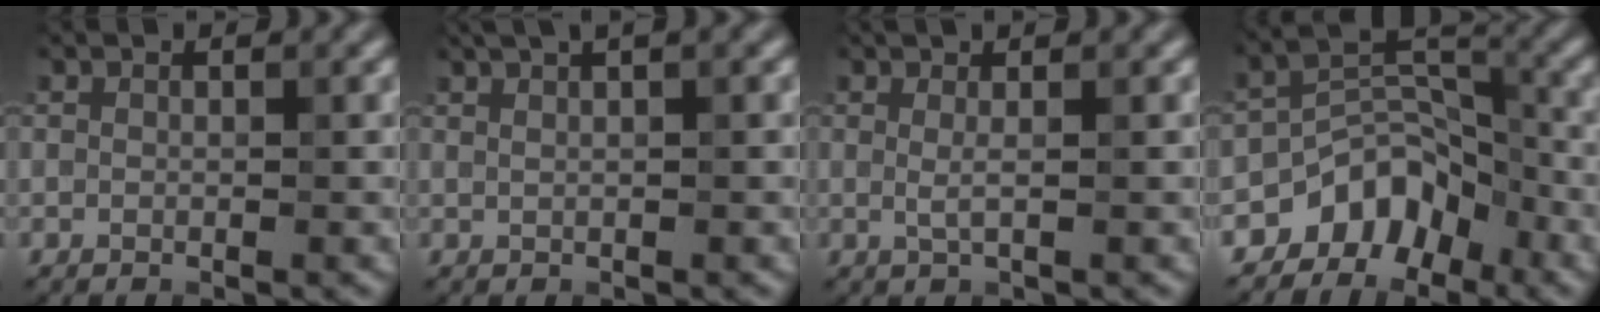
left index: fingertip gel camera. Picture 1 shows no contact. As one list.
[{"total": 4.6, "force": [2.9, 1.8, 3.2], "torque": [-0.026, 0.025, 0.022]}, {"total": 1.6, "force": [0.3, 0.4, 1.5], "torque": [-0.026, -0.004, 0.001]}, {"total": 5.5, "force": [-3.5, 3.6, 2.3], "torque": [-0.015, 0.006, -0.065]}]